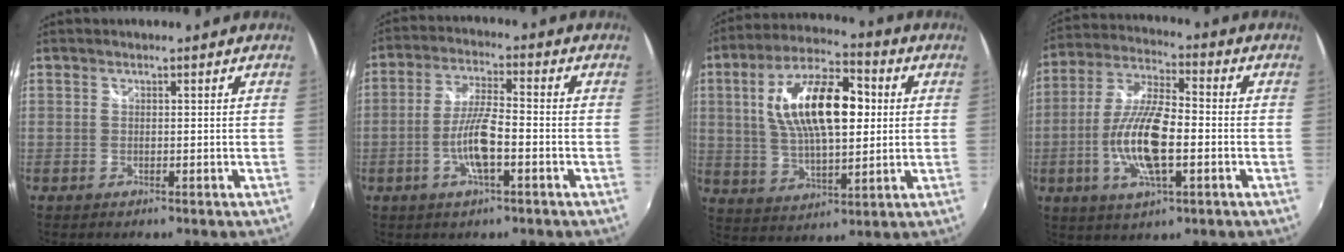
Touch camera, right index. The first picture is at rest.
{"total": 7.9, "force": [-2.9, 1.5, 7.3], "torque": [-0.146, 0.000, -0.054]}
{"total": 17.6, "force": [3.0, 7.7, 15.6], "torque": [-0.284, 0.022, 0.053]}
{"total": 13.7, "force": [-3.2, 4.3, 12.5], "torque": [-0.259, -0.004, -0.063]}